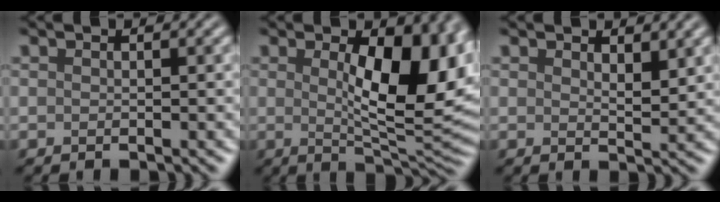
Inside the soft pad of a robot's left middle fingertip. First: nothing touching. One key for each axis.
{"total": 10.6, "fx": 1.6, "fy": 4.0, "fz": 9.7, "tx": -0.130, "ty": -0.005, "tz": 0.030}
{"total": 2.1, "fx": 1.5, "fy": 0.7, "fz": 1.3, "tx": -0.019, "ty": -0.006, "tz": 0.028}